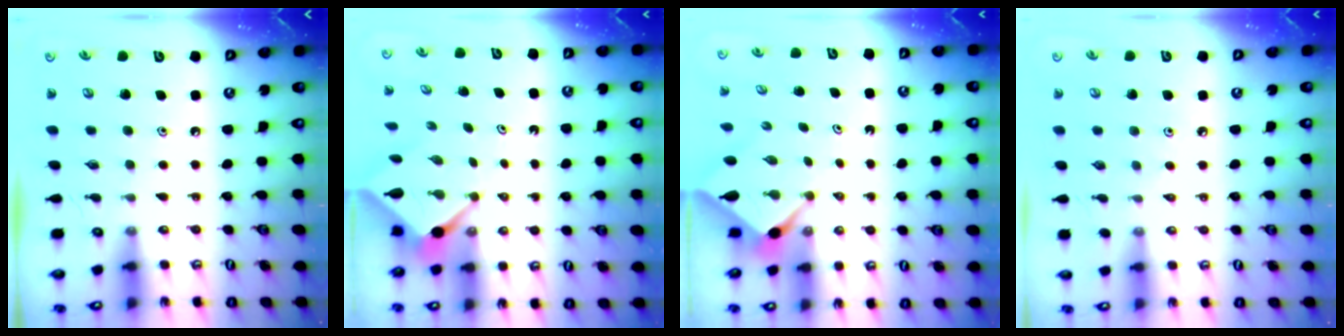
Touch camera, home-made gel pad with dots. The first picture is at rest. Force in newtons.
{"total": 3.3, "press": 3.3, "slide": 0.2}
{"total": 2.3, "press": 2.3, "slide": 0.3}
{"total": 2.0, "press": 2.0, "slide": 0.5}